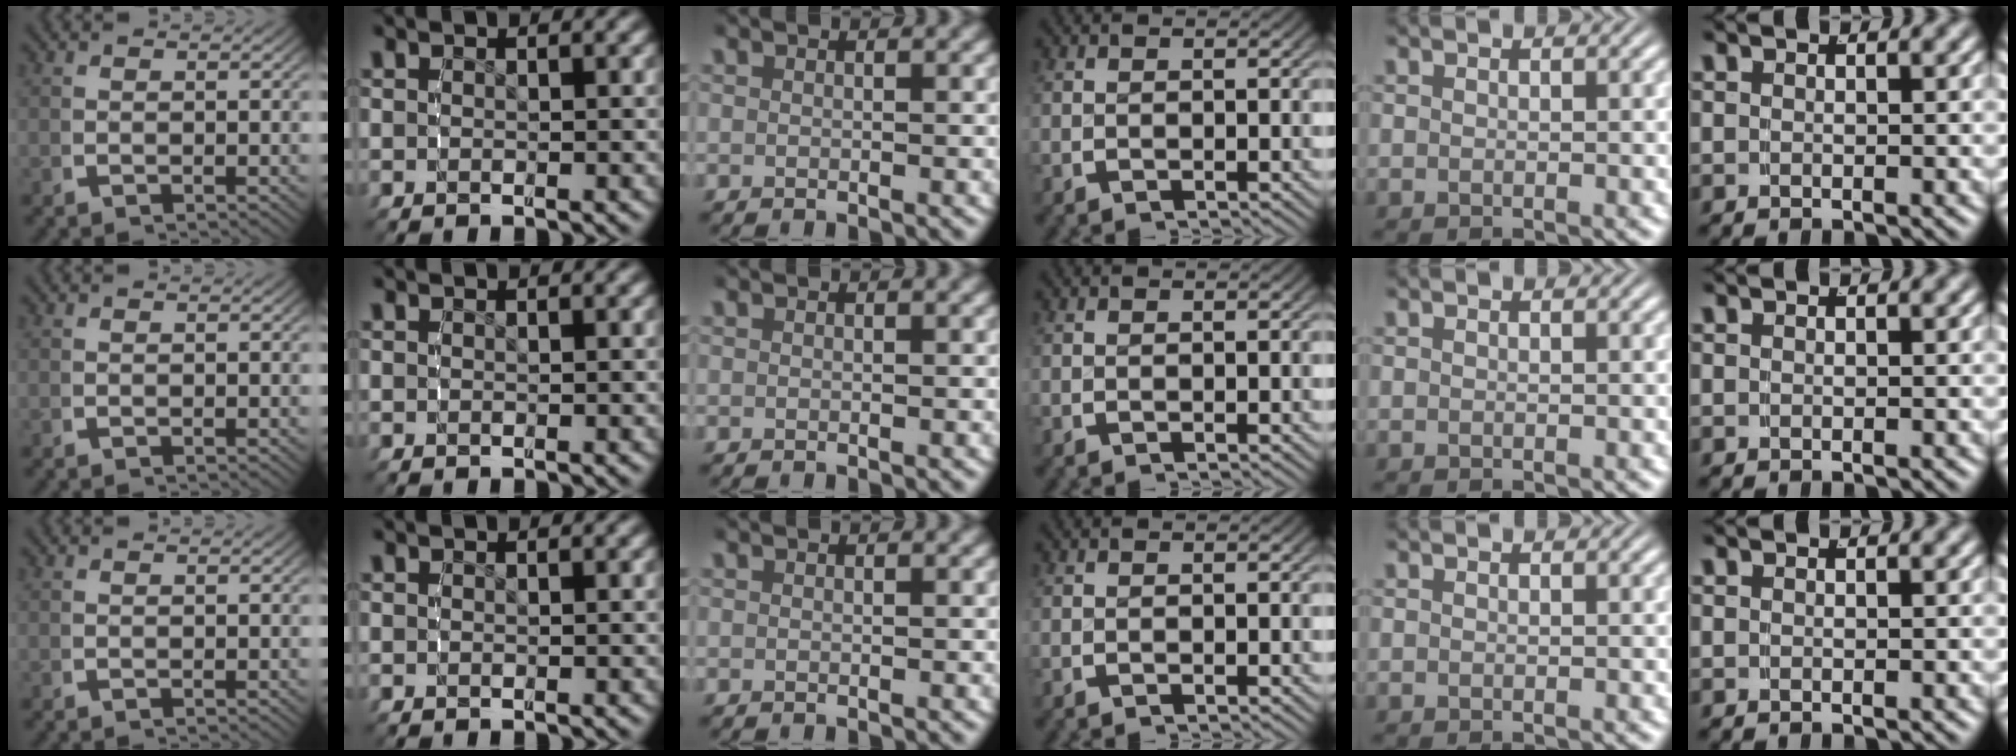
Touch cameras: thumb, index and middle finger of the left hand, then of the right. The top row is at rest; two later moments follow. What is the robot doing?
{"motion": "reach", "object": "coat"}